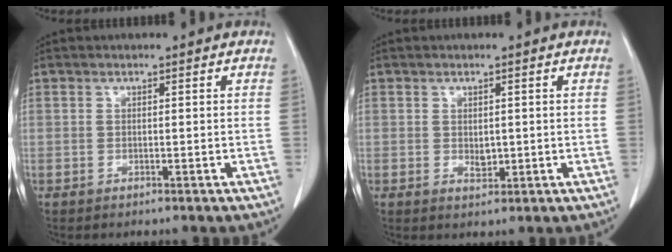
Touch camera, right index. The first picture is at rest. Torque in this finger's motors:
{"motor_torque": [0.14, 0.32, 0.01, 0.03]}